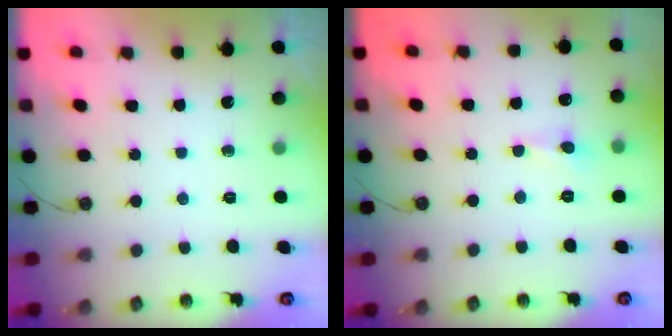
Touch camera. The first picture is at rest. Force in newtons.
{"total": 1.9, "press": 1.8, "slide": 0.6}